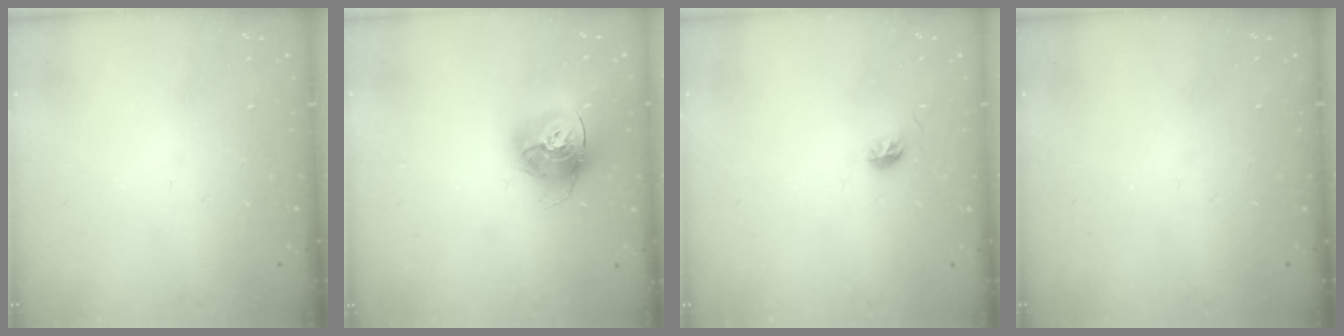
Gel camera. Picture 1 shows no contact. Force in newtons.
{"total": 15.9, "press": 15.8, "slide": 1.4}
{"total": 5.3, "press": 5.2, "slide": 1.0}
{"total": 0.0}